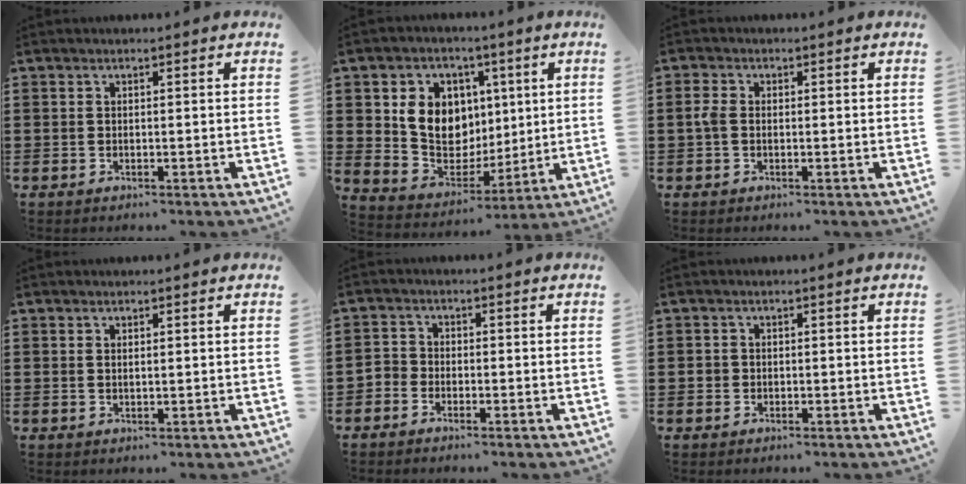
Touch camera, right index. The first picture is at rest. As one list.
[{"total": 9.4, "force": [2.3, 8.2, 4.0], "torque": [-0.108, 0.001, 0.045]}, {"total": 2.4, "force": [-0.2, 1.6, 1.8], "torque": [-0.052, -0.001, -0.009]}, {"total": 0.6, "force": [0.3, 0.2, 0.4], "torque": [-0.009, -0.001, 0.006]}, {"total": 2.0, "force": [-1.7, 1.0, 0.1], "torque": [-0.010, 0.004, -0.038]}, {"total": 1.1, "force": [-0.4, 1.0, 0.4], "torque": [-0.009, 0.003, -0.008]}]